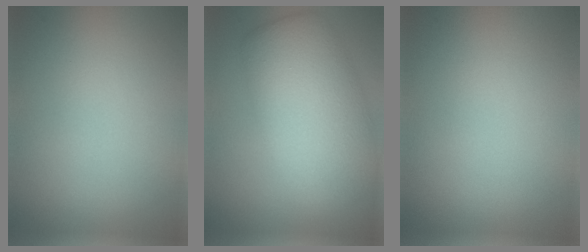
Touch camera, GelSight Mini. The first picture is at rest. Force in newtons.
{"total": 9.0, "press": 9.0, "slide": 0.7}
{"total": 0.0}